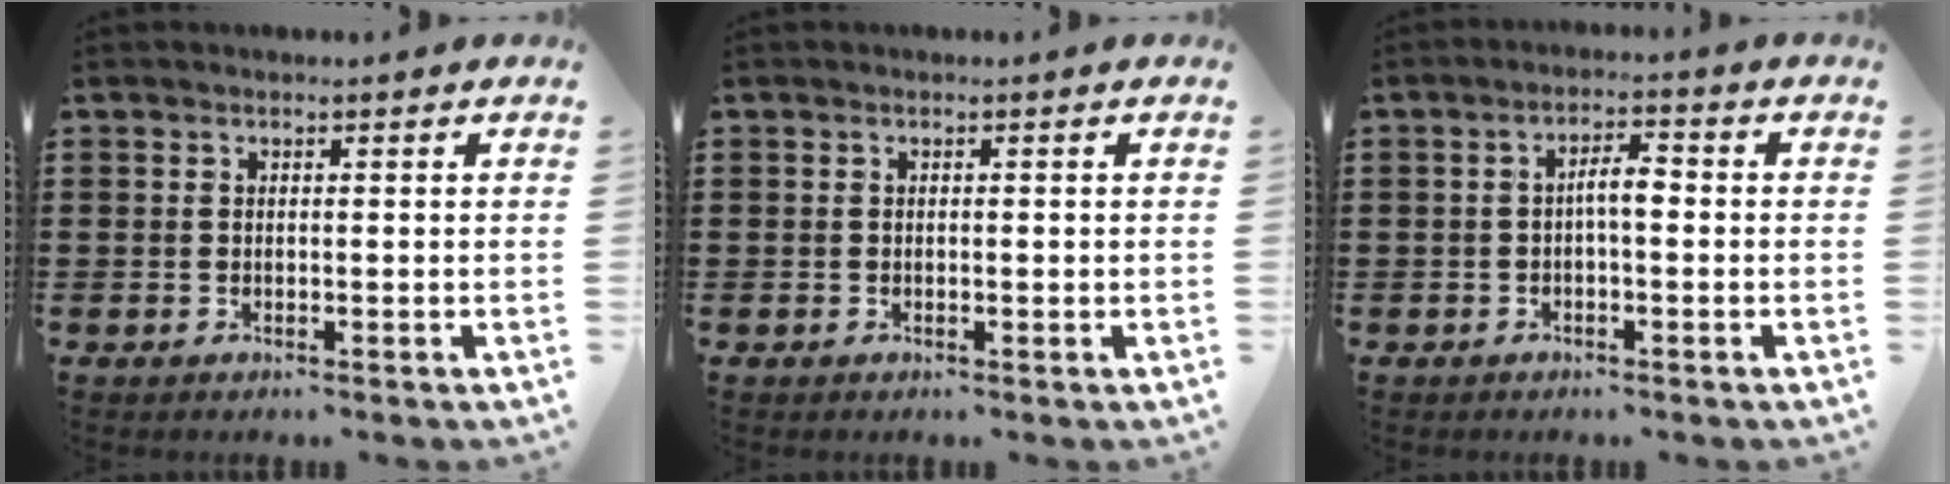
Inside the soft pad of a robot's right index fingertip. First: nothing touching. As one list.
[{"total": 0.0}, {"total": 3.2, "force": [-0.3, 0.9, 3.1], "torque": [-0.058, 0.007, -0.009]}]